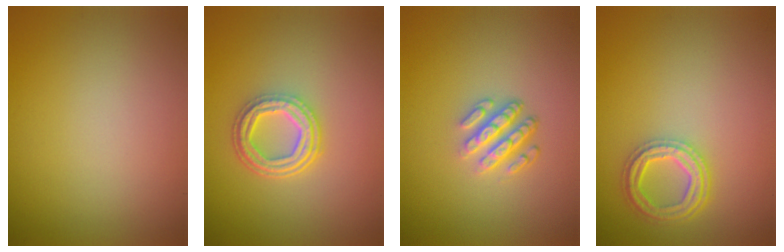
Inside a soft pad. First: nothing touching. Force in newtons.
{"total": 4.3, "press": 3.3, "slide": 2.6}
{"total": 3.6, "press": 2.7, "slide": 2.4}
{"total": 4.1, "press": 3.2, "slide": 2.5}